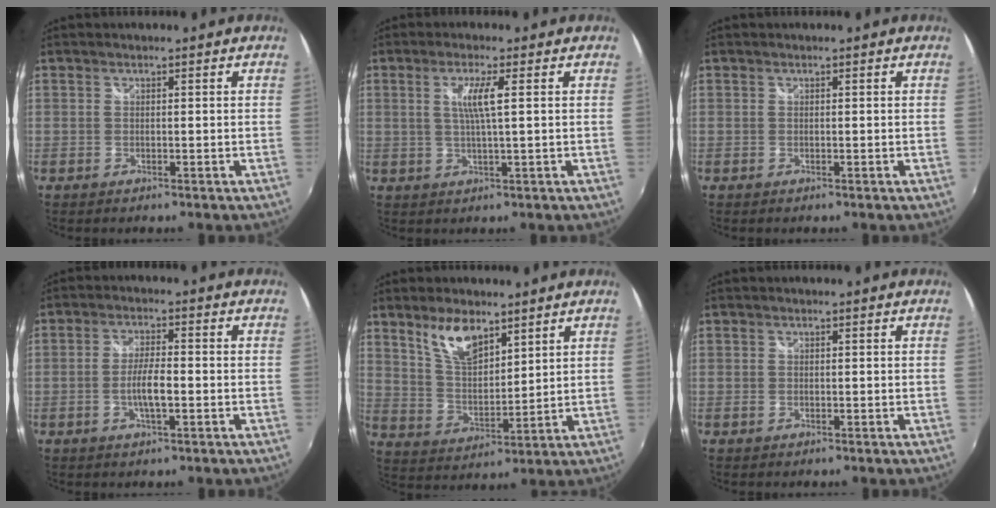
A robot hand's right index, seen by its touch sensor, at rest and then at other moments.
{"total": 4.6, "force": [1.1, -0.1, 4.4], "torque": [-0.086, -0.004, 0.021]}
{"total": 0.0}
{"total": 5.1, "force": [-1.4, 1.1, 4.7], "torque": [-0.093, -0.001, -0.024]}
{"total": 9.4, "force": [6.2, 4.0, 5.8], "torque": [-0.104, 0.004, 0.125]}
{"total": 0.0}